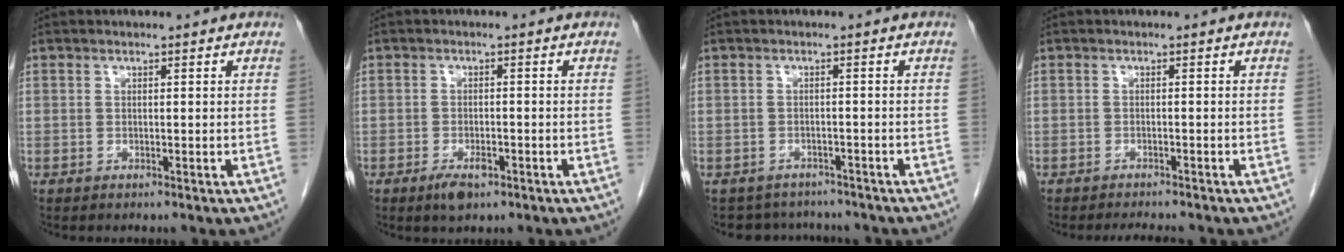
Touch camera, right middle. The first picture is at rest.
{"total": 3.2, "force": [-1.9, 1.2, 2.2], "torque": [-0.042, -0.001, -0.027]}
{"total": 6.0, "force": [-5.6, 2.2, 0.3], "torque": [-0.001, 0.013, -0.068]}
{"total": 4.0, "force": [-3.7, 0.7, 1.4], "torque": [-0.017, -0.006, -0.048]}